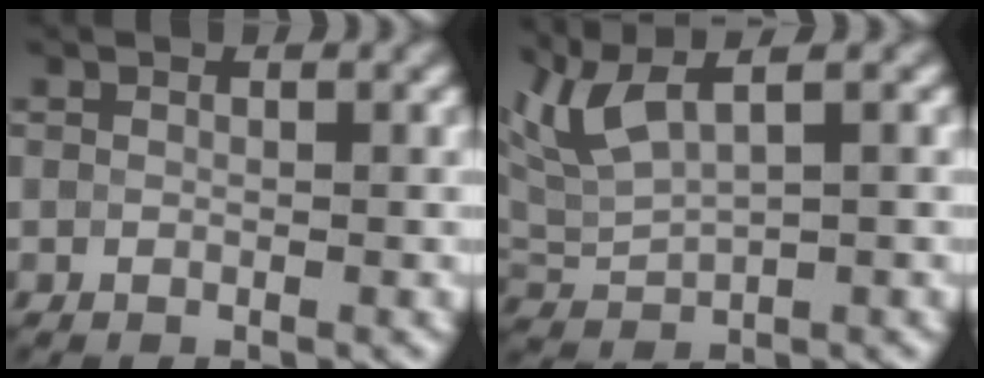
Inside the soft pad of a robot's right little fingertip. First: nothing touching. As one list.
[{"total": 4.7, "force": [2.9, 1.2, 3.5], "torque": [-0.086, 0.016, 0.061]}]